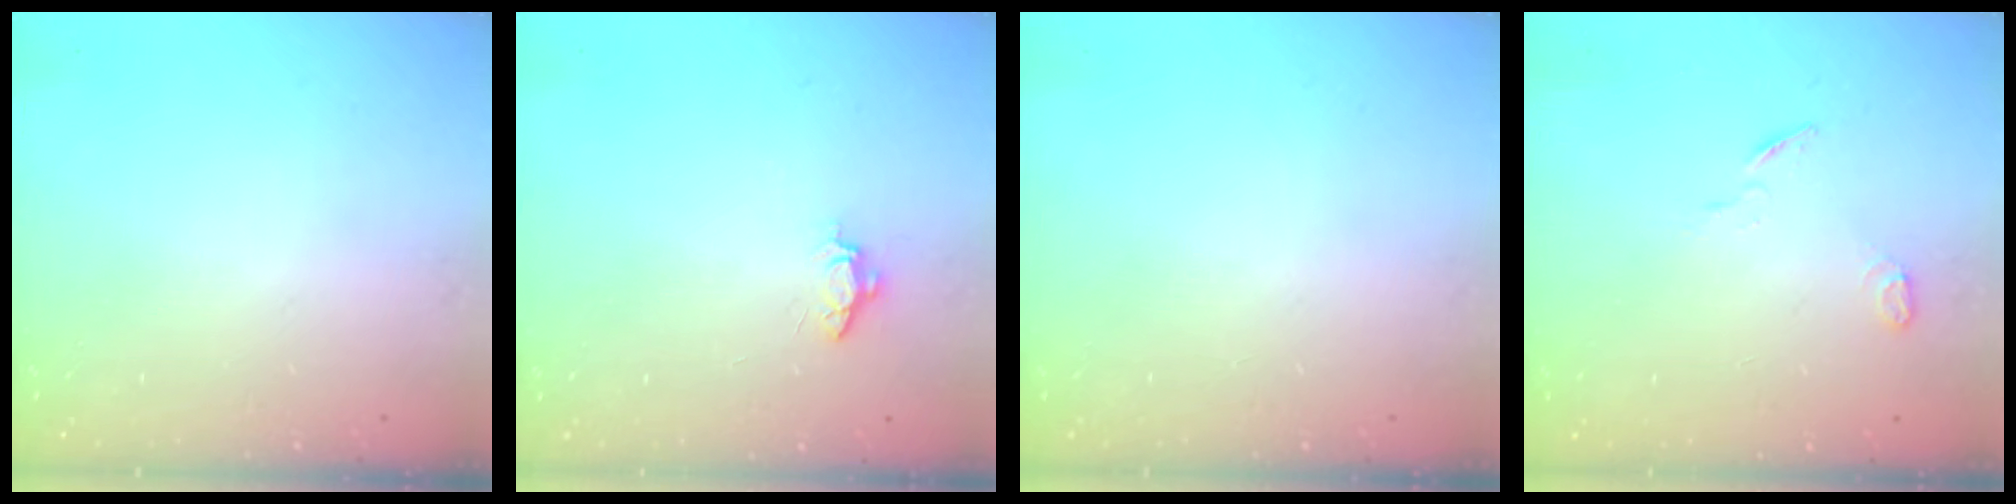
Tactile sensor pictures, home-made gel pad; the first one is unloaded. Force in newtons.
{"total": 4.8, "press": 4.7, "slide": 0.5}
{"total": 0.0}
{"total": 3.6, "press": 3.5, "slide": 0.9}